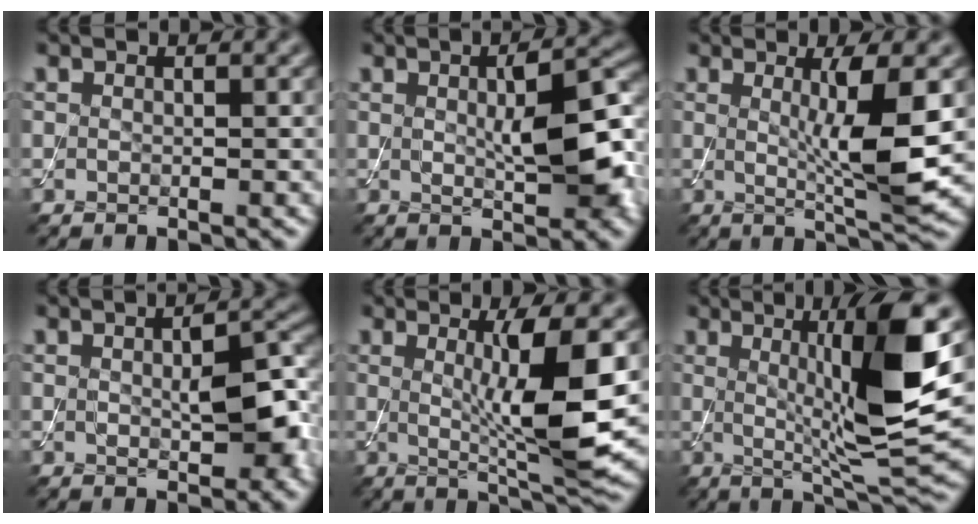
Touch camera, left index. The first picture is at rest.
{"total": 6.5, "force": [0.5, 2.0, 6.2], "torque": [-0.093, 0.005, 0.008]}
{"total": 6.1, "force": [0.5, 0.9, 6.0], "torque": [-0.098, -0.013, 0.013]}
{"total": 5.2, "force": [0.0, 2.4, 4.7], "torque": [-0.072, 0.000, 0.004]}
{"total": 7.6, "force": [0.6, 1.2, 7.5], "torque": [-0.120, -0.014, 0.018]}
{"total": 10.8, "force": [1.5, 1.8, 10.6], "torque": [-0.158, -0.009, 0.034]}